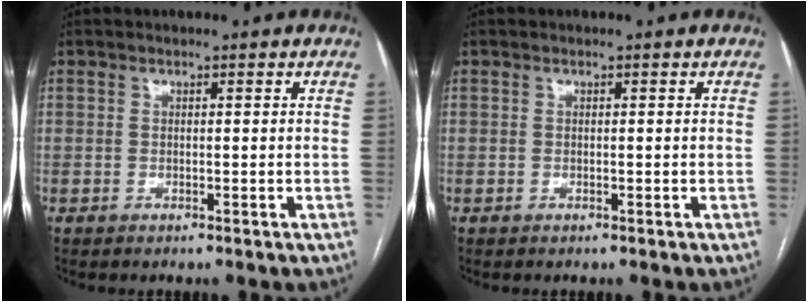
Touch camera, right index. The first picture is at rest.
{"total": 0.0}